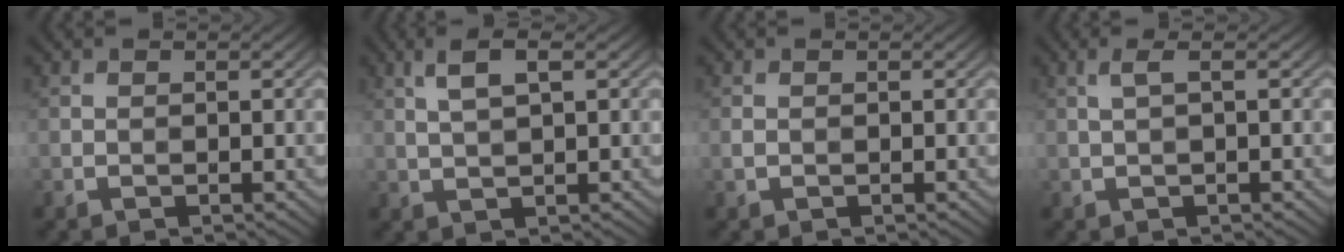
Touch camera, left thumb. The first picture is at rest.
{"total": 3.4, "force": [1.7, 0.8, 2.9], "torque": [-0.068, 0.007, 0.034]}
{"total": 0.7, "force": [-0.1, 0.5, 0.4], "torque": [-0.015, -0.004, -0.003]}
{"total": 1.6, "force": [0.5, 0.3, 1.5], "torque": [-0.030, 0.009, 0.006]}